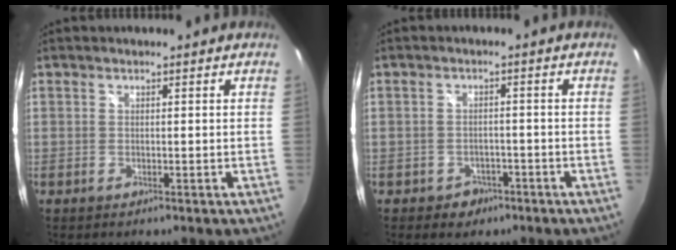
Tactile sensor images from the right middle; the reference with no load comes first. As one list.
[{"total": 3.9, "force": [-2.3, 3.1, 0.7], "torque": [-0.025, 0.004, -0.029]}]